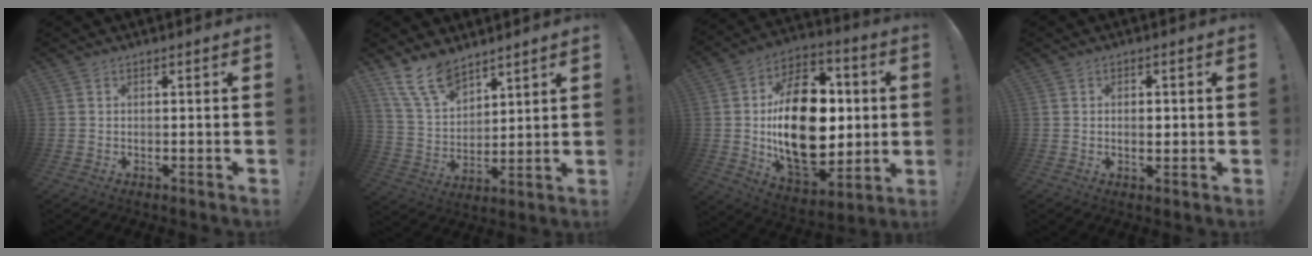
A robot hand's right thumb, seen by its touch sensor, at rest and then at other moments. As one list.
[{"total": 12.4, "force": [9.5, 5.8, 5.4], "torque": [-0.115, -0.054, 0.184]}, {"total": 28.9, "force": [0.8, 17.7, 22.8], "torque": [-0.384, -0.003, 0.030]}, {"total": 2.1, "force": [-0.1, 1.2, 1.7], "torque": [-0.010, -0.004, -0.006]}]